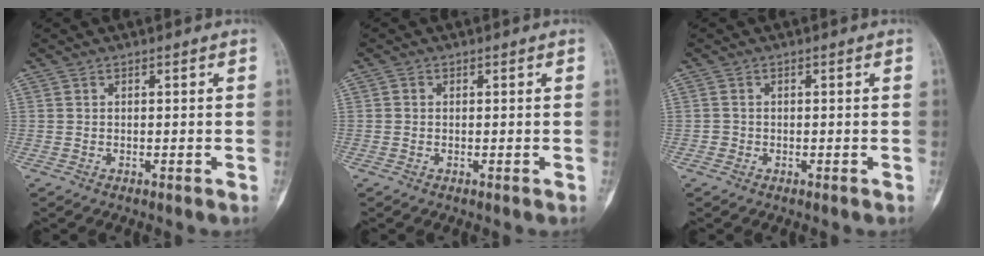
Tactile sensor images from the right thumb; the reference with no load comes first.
{"total": 0.6, "force": [0.0, 0.5, 0.2], "torque": [-0.001, 0.001, -0.003]}
{"total": 0.9, "force": [-0.3, 0.8, 0.1], "torque": [0.002, 0.004, -0.006]}